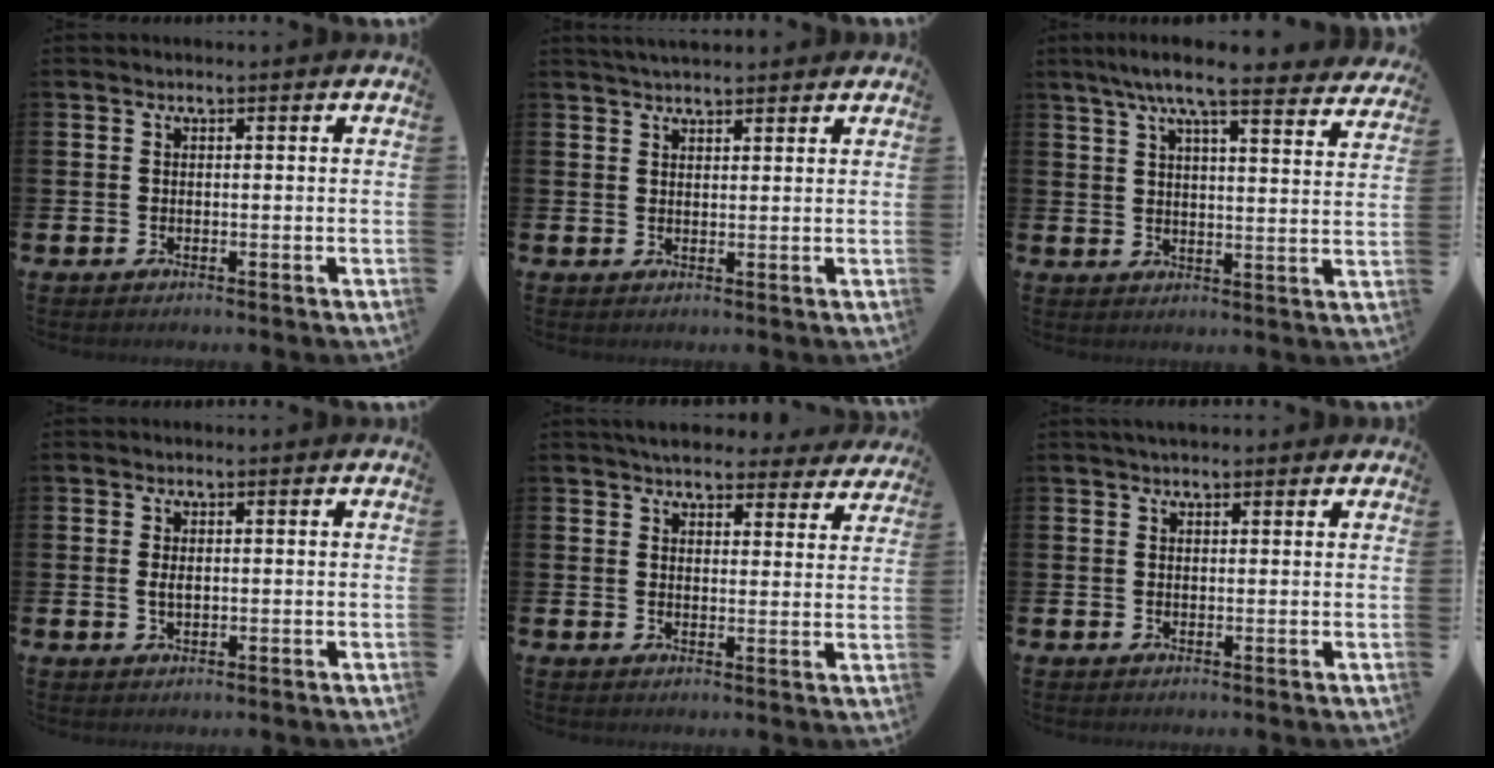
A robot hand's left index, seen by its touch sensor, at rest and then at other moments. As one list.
[{"total": 2.9, "force": [2.8, 0.5, 0.6], "torque": [-0.015, -0.005, 0.051]}, {"total": 8.0, "force": [7.3, 0.5, 3.4], "torque": [-0.077, -0.036, 0.126]}, {"total": 1.0, "force": [0.2, 0.5, 0.8], "torque": [-0.005, 0.000, -0.001]}, {"total": 5.4, "force": [5.1, 1.4, 0.9], "torque": [-0.019, -0.029, 0.089]}, {"total": 1.9, "force": [1.7, 0.6, 0.7], "torque": [-0.006, 0.001, 0.029]}]